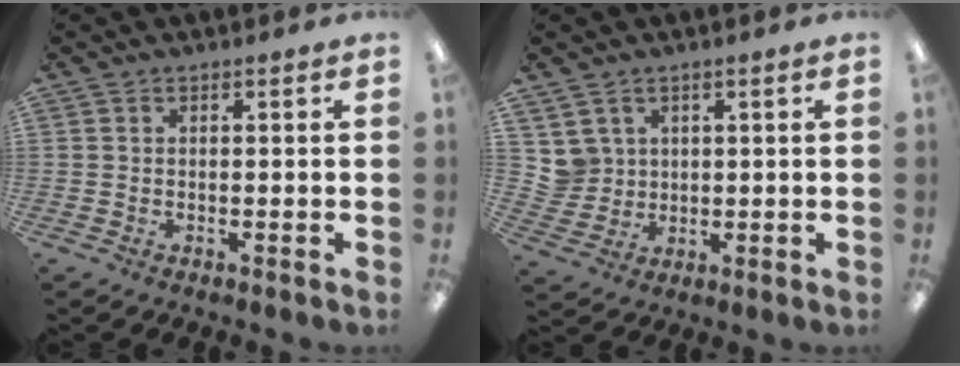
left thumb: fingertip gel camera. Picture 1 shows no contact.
{"total": 5.3, "force": [2.6, 4.6, -0.1], "torque": [-0.014, -0.003, 0.053]}